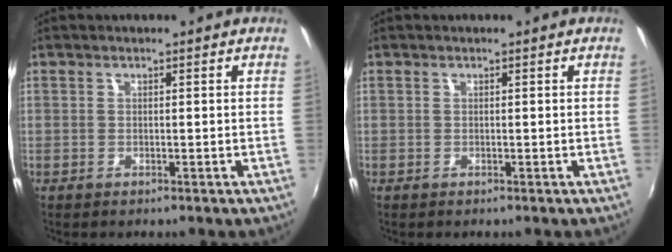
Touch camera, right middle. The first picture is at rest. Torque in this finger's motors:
{"motor_torque": [-0.08, 0.25, 0.01, 0.01]}